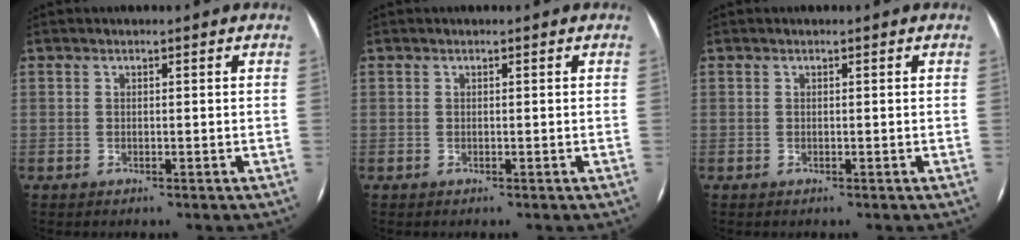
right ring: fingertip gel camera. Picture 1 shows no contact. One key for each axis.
{"total": 0.0}
{"total": 0.0}